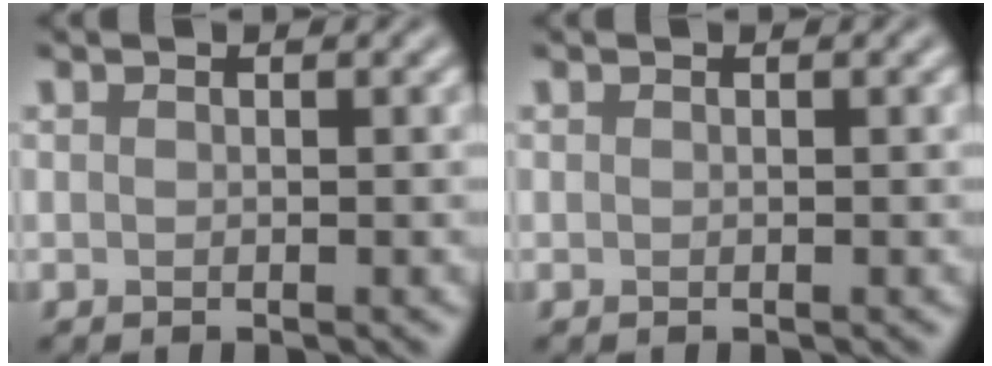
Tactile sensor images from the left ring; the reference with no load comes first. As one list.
[{"total": 0.0}]